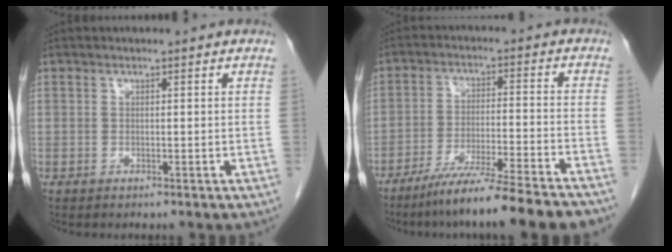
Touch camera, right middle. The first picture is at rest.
{"total": 15.0, "force": [-12.6, -0.5, 8.2], "torque": [-0.126, -0.031, -0.200]}